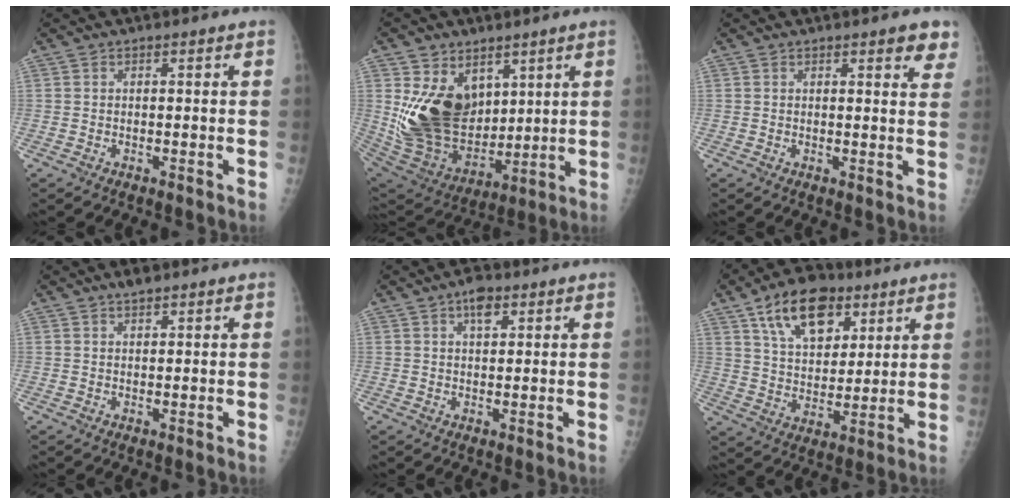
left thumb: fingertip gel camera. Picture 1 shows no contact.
{"total": 17.8, "force": [5.4, 12.6, 11.4], "torque": [-0.169, -0.043, 0.131]}
{"total": 4.0, "force": [2.6, 1.3, 2.8], "torque": [-0.015, -0.011, 0.026]}
{"total": 1.9, "force": [1.4, 0.7, 1.1], "torque": [-0.014, -0.005, 0.022]}
{"total": 3.7, "force": [1.9, 1.8, 2.6], "torque": [-0.032, -0.003, 0.027]}
{"total": 15.5, "force": [8.2, 8.9, 9.7], "torque": [-0.123, -0.029, 0.142]}